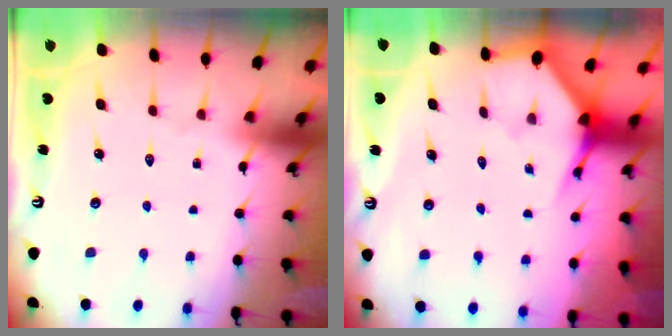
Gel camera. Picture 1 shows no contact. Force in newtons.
{"total": 3.4, "press": 3.4, "slide": 0.1}